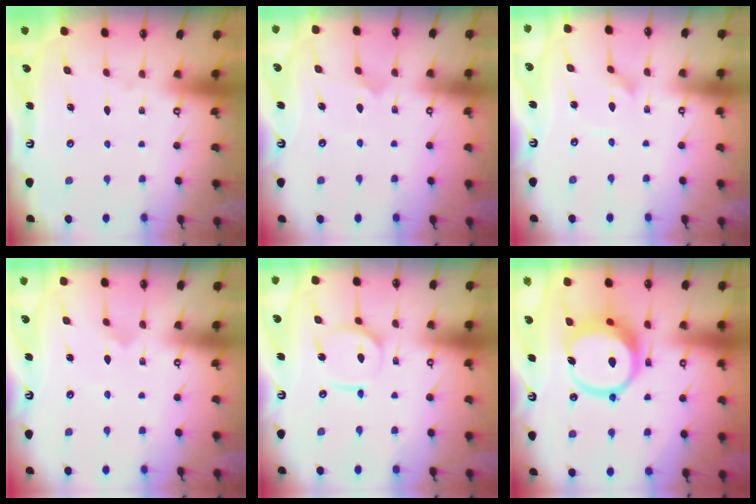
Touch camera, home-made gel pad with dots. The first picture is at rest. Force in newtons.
{"total": 5.7, "press": 5.7, "slide": 0.5}
{"total": 1.6, "press": 1.6, "slide": 0.2}
{"total": 2.5, "press": 2.5, "slide": 0.1}
{"total": 9.0, "press": 9.0, "slide": 0.9}
{"total": 14.3, "press": 14.2, "slide": 1.9}